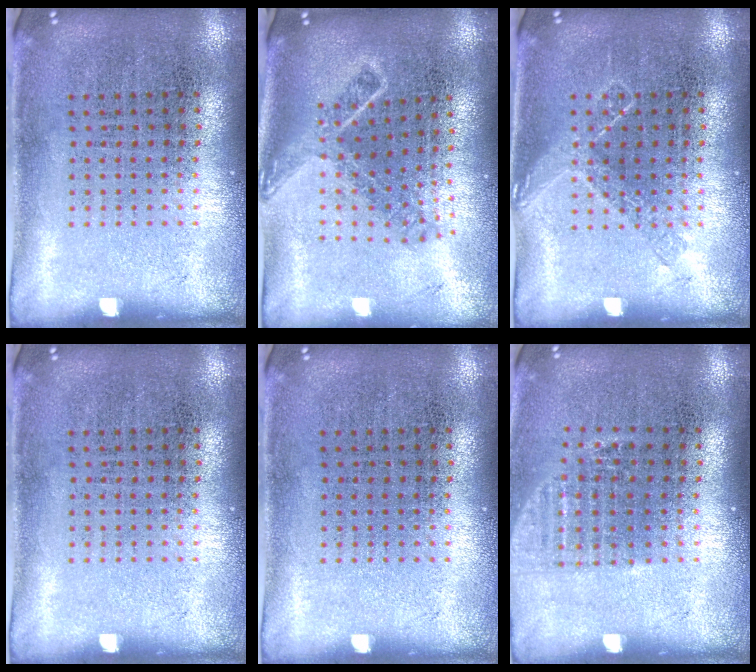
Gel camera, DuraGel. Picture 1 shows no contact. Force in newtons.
{"total": 1.8, "press": 1.3, "slide": 1.3}
{"total": 1.7, "press": 1.7, "slide": 0.3}
{"total": 0.0}
{"total": 0.0}
{"total": 1.1, "press": 1.0, "slide": 0.4}